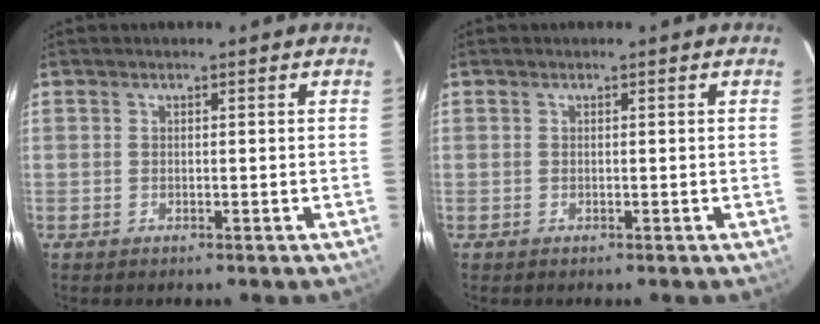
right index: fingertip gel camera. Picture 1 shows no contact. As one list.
[{"total": 0.0}]